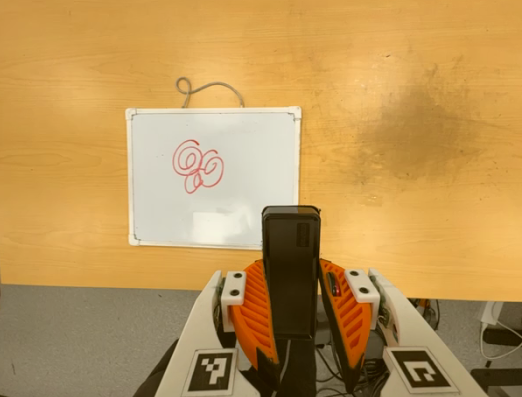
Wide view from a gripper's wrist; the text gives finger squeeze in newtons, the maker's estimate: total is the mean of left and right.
{"total": 4.7, "left": 3.3, "right": 6.1}